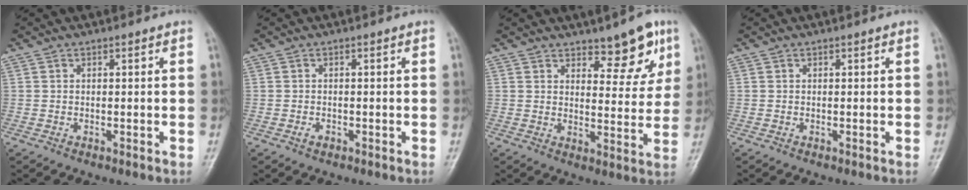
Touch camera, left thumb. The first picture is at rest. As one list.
[{"total": 1.1, "force": [-0.6, 0.8, 0.6], "torque": [-0.010, 0.004, -0.010]}, {"total": 8.5, "force": [5.5, 3.4, 5.4], "torque": [-0.041, -0.037, 0.077]}, {"total": 0.0}]